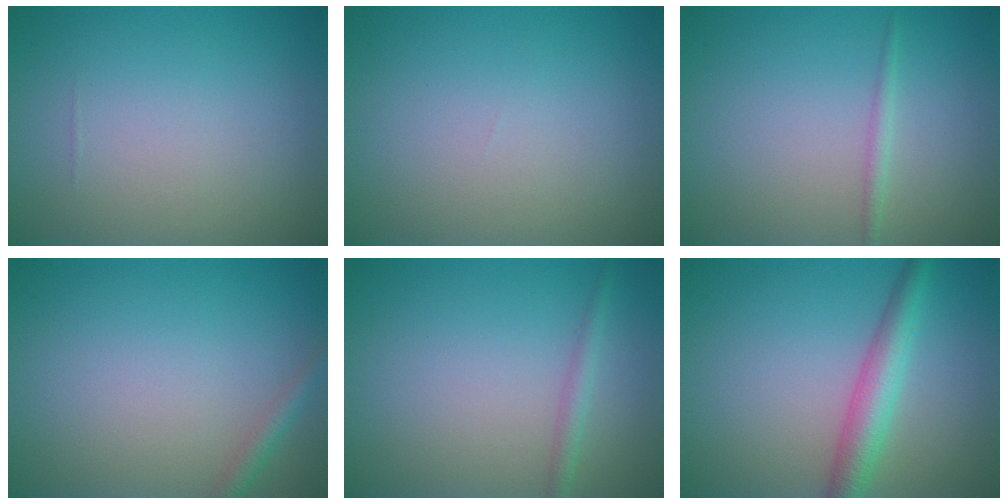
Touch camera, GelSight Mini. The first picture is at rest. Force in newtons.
{"total": 0.0}
{"total": 1.0, "press": 1.0, "slide": 0.1}
{"total": 1.4, "press": 1.4, "slide": 0.1}
{"total": 1.4, "press": 1.4, "slide": 0.1}
{"total": 3.9, "press": 3.9, "slide": 0.2}